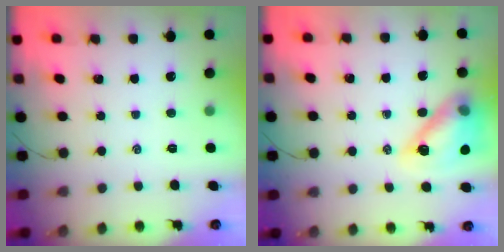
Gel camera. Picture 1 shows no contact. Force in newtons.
{"total": 14.4, "press": 13.8, "slide": 4.1}